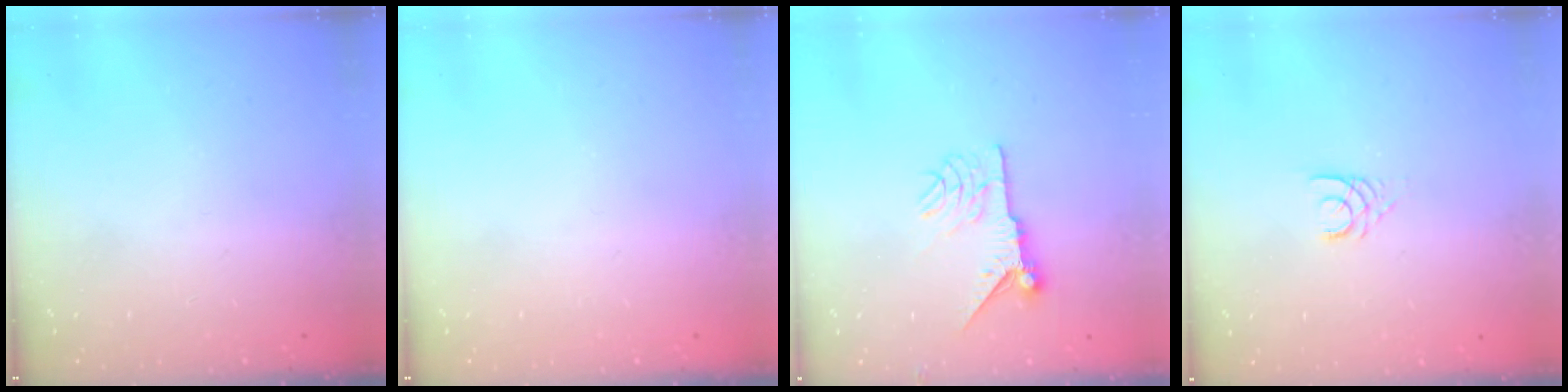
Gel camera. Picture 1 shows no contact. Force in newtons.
{"total": 0.0}
{"total": 11.4, "press": 11.4, "slide": 0.8}
{"total": 3.1, "press": 3.1, "slide": 0.4}